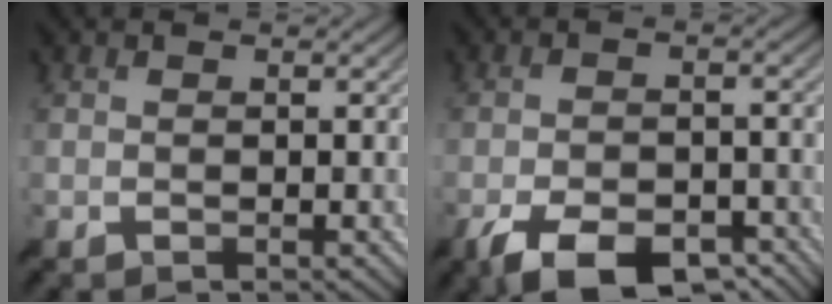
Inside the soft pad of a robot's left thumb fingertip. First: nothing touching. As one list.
[{"total": 10.4, "force": [-6.8, 4.1, 6.7], "torque": [-0.118, -0.007, -0.112]}]